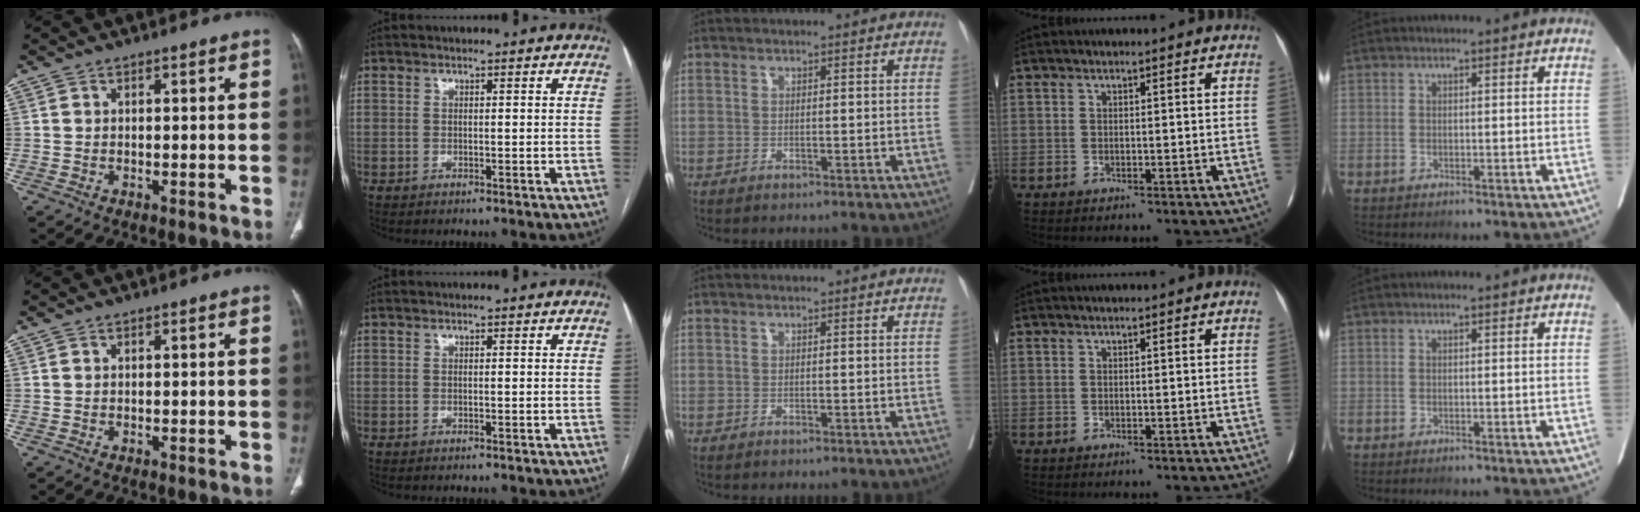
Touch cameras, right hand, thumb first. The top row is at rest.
{}